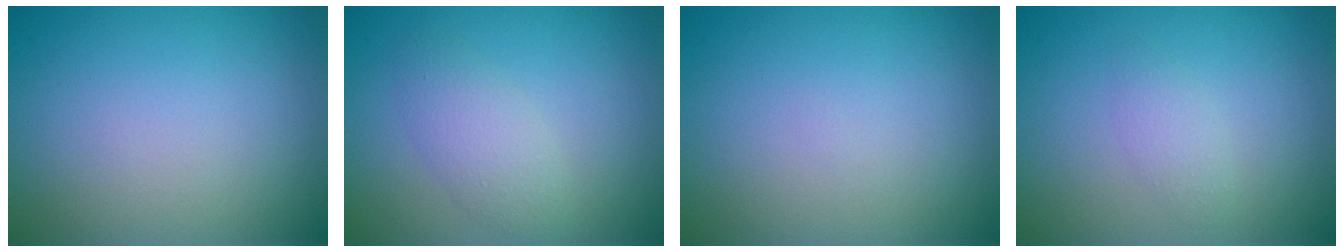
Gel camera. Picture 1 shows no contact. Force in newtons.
{"total": 2.5, "press": 2.5, "slide": 0.0}
{"total": 0.0}
{"total": 1.2, "press": 1.2, "slide": 0.1}